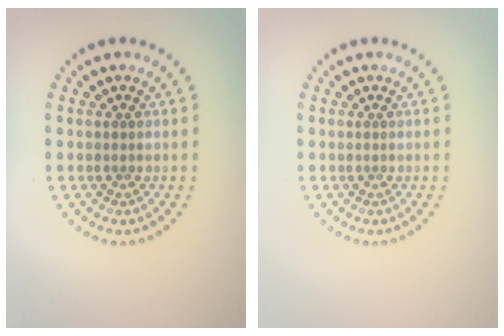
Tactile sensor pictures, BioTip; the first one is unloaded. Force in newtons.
{"total": 0.0}